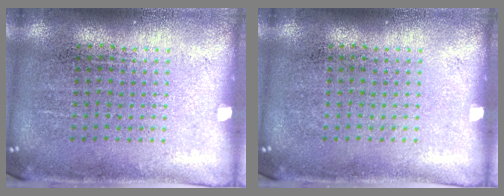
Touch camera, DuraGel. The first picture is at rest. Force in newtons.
{"total": 0.0}